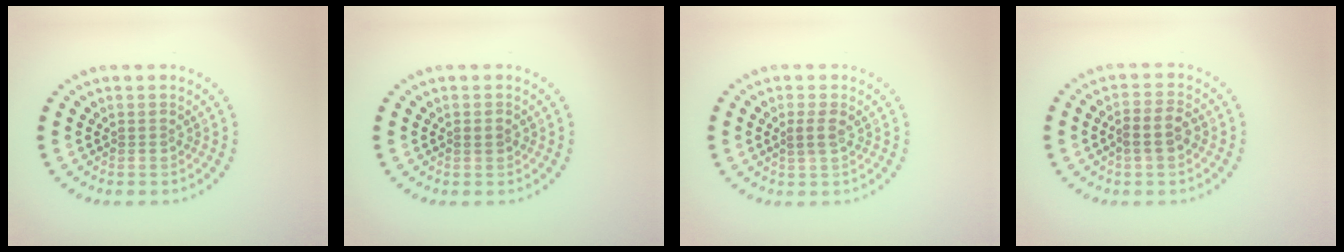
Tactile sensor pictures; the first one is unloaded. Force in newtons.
{"total": 0.9, "press": 0.9, "slide": 0.3}
{"total": 1.1, "press": 0.9, "slide": 0.6}
{"total": 2.5, "press": 2.3, "slide": 0.8}